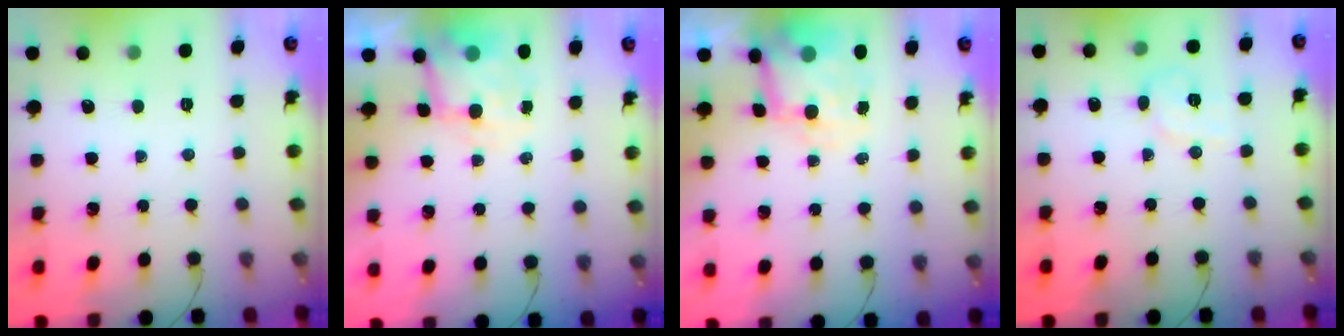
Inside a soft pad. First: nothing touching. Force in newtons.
{"total": 5.4, "press": 5.4, "slide": 0.5}
{"total": 7.8, "press": 7.6, "slide": 1.7}
{"total": 6.6, "press": 6.4, "slide": 1.8}